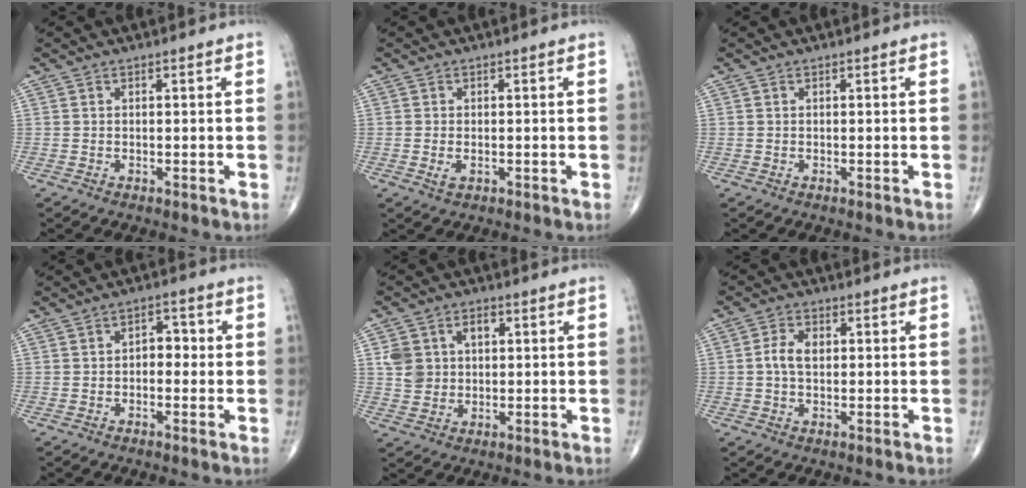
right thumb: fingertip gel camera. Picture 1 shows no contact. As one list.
[{"total": 1.7, "force": [-0.4, 1.0, 1.3], "torque": [-0.027, -0.003, -0.007]}, {"total": 0.0}, {"total": 3.8, "force": [-0.1, 2.5, 2.9], "torque": [-0.019, 0.014, -0.010]}, {"total": 7.3, "force": [1.8, 5.8, 4.0], "torque": [-0.049, 0.002, 0.037]}, {"total": 4.2, "force": [0.3, 2.7, 3.3], "torque": [-0.066, 0.009, 0.001]}]